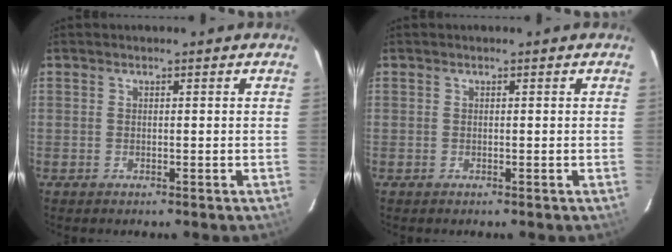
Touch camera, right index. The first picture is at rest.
{"total": 0.0}